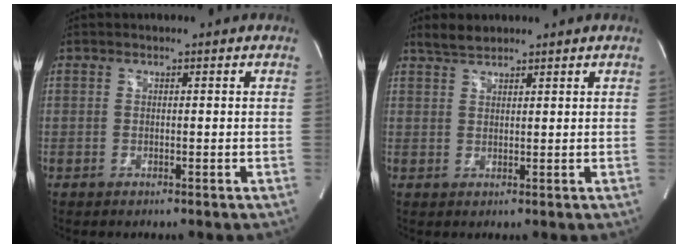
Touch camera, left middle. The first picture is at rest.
{"total": 2.7, "force": [2.5, 0.7, 0.8], "torque": [-0.021, 0.012, 0.049]}